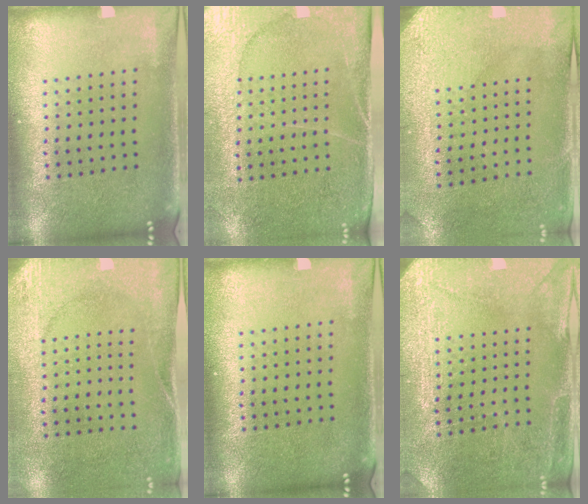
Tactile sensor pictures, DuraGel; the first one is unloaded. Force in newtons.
{"total": 2.9, "press": 2.7, "slide": 1.2}
{"total": 3.0, "press": 2.5, "slide": 1.7}
{"total": 2.7, "press": 2.0, "slide": 1.7}
{"total": 0.0}
{"total": 2.9, "press": 2.8, "slide": 0.6}